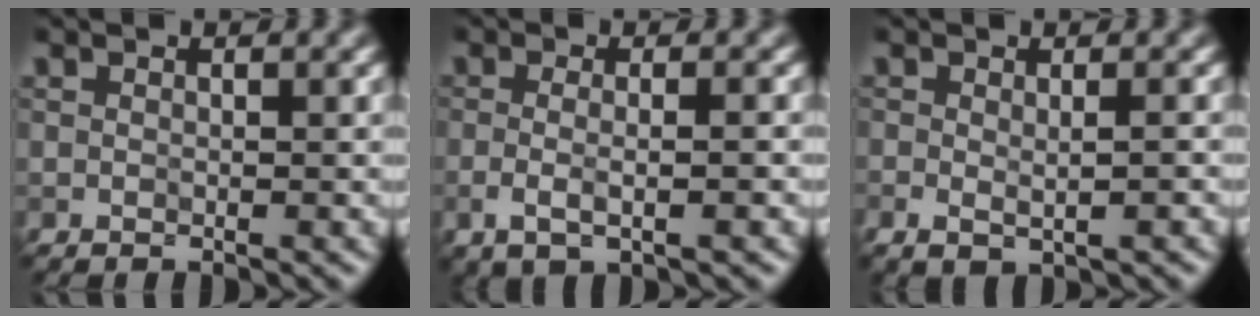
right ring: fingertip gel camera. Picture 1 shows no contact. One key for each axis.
{"total": 3.1, "fx": -0.5, "fy": 1.1, "fz": 2.9, "tx": -0.045, "ty": -0.005, "tz": -0.010}
{"total": 1.7, "fx": -0.2, "fy": 0.7, "fz": 1.5, "tx": -0.031, "ty": -0.010, "tz": 0.002}